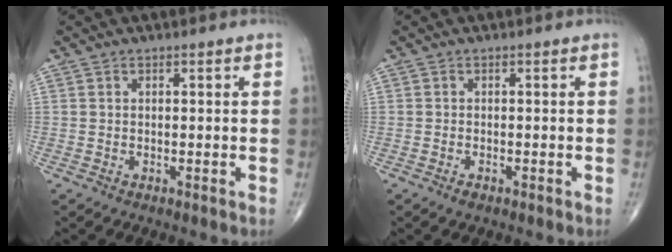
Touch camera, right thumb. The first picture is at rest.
{"total": 1.1, "force": [-0.7, 0.5, 0.6], "torque": [-0.013, 0.000, -0.012]}